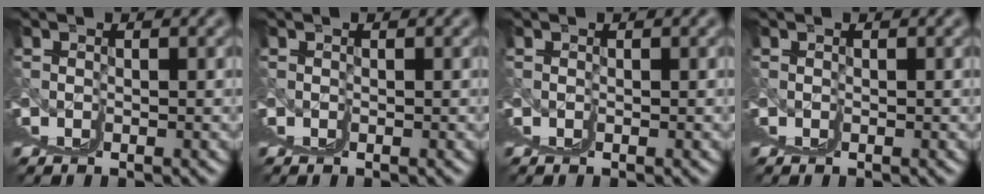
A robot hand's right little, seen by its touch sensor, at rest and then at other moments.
{"total": 0.0}
{"total": 0.0}
{"total": 0.0}